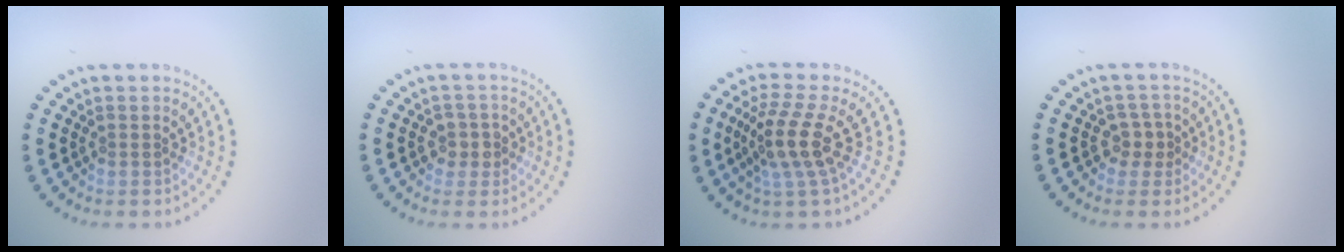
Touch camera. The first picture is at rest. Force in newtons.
{"total": 1.8, "press": 1.7, "slide": 0.4}
{"total": 4.3, "press": 3.1, "slide": 2.9}
{"total": 1.7, "press": 1.5, "slide": 0.8}